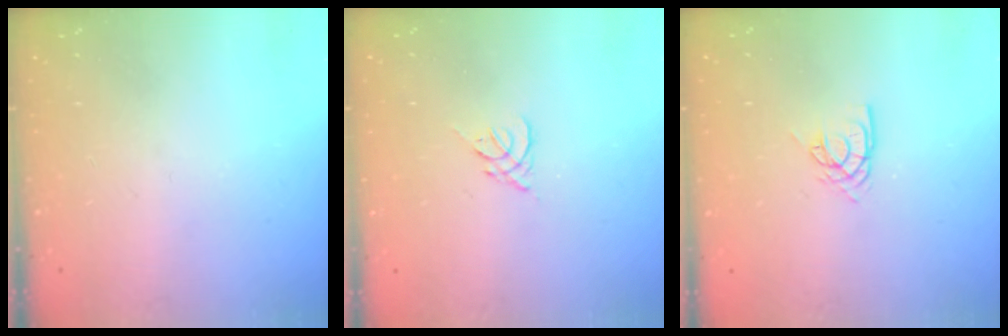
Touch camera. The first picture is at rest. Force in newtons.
{"total": 1.3, "press": 1.2, "slide": 0.6}
{"total": 6.0, "press": 6.0, "slide": 0.5}